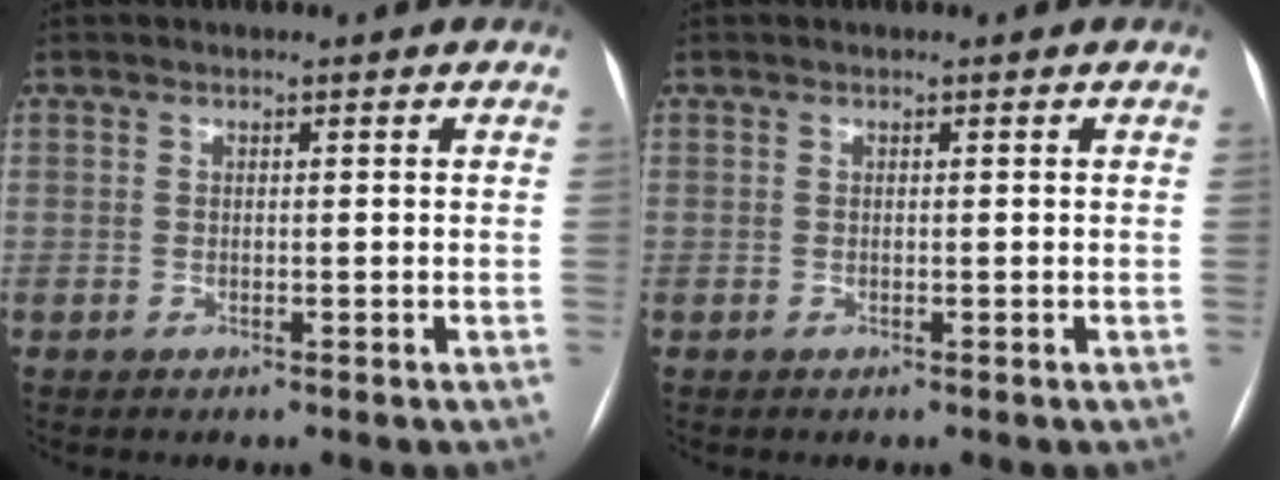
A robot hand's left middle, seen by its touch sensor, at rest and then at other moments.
{"total": 0.0}